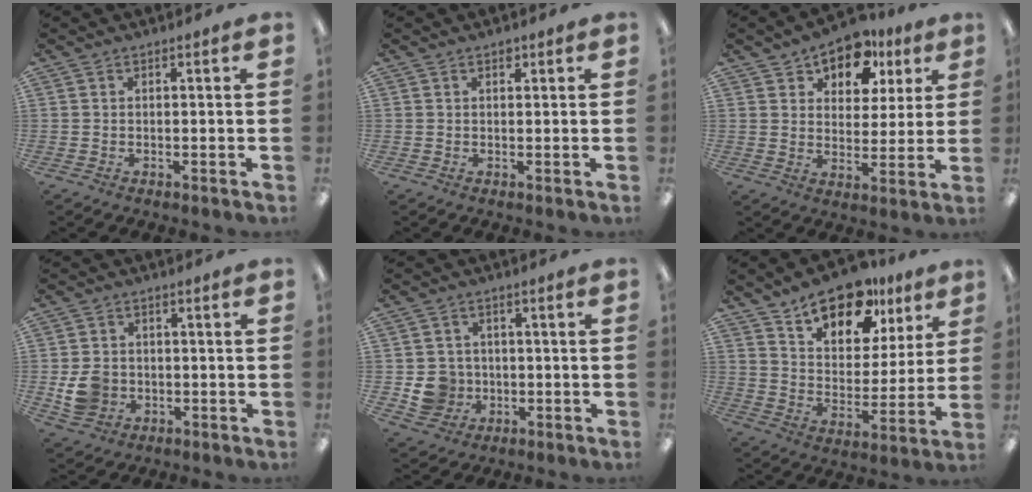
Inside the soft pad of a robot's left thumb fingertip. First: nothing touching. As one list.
[{"total": 1.7, "force": [1.1, 1.0, 0.9], "torque": [-0.002, -0.003, 0.015]}, {"total": 10.5, "force": [7.5, 6.2, 3.9], "torque": [-0.064, -0.041, 0.135]}, {"total": 6.5, "force": [-1.1, 5.7, 3.0], "torque": [-0.049, 0.008, -0.017]}, {"total": 7.2, "force": [-1.3, 6.8, 2.1], "torque": [-0.043, 0.012, -0.016]}, {"total": 16.0, "force": [11.8, 7.9, 7.4], "torque": [-0.114, -0.070, 0.208]}]